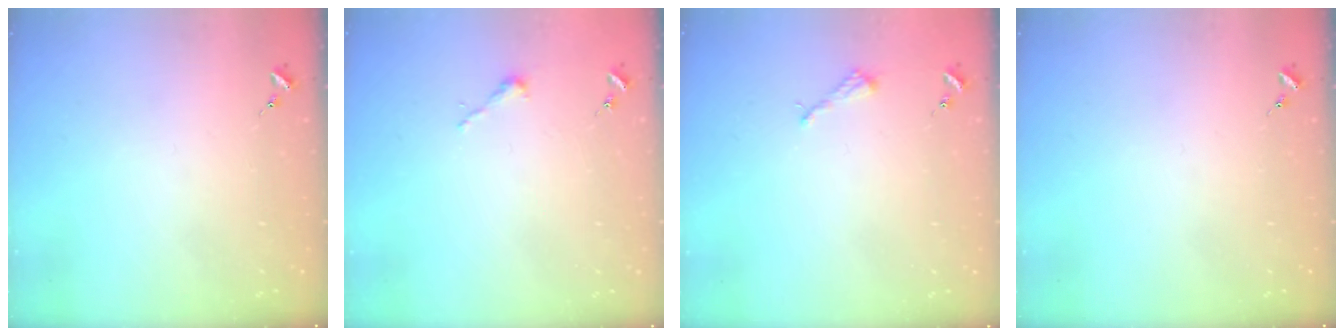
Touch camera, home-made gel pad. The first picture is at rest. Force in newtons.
{"total": 2.5, "press": 2.5, "slide": 0.2}
{"total": 2.6, "press": 2.6, "slide": 0.3}
{"total": 0.0}